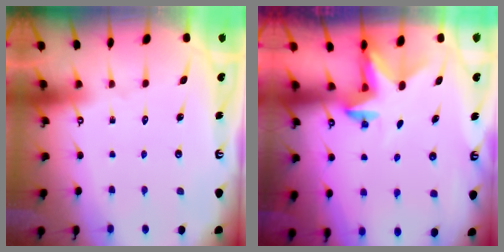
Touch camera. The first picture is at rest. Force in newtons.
{"total": 2.6, "press": 2.5, "slide": 0.4}